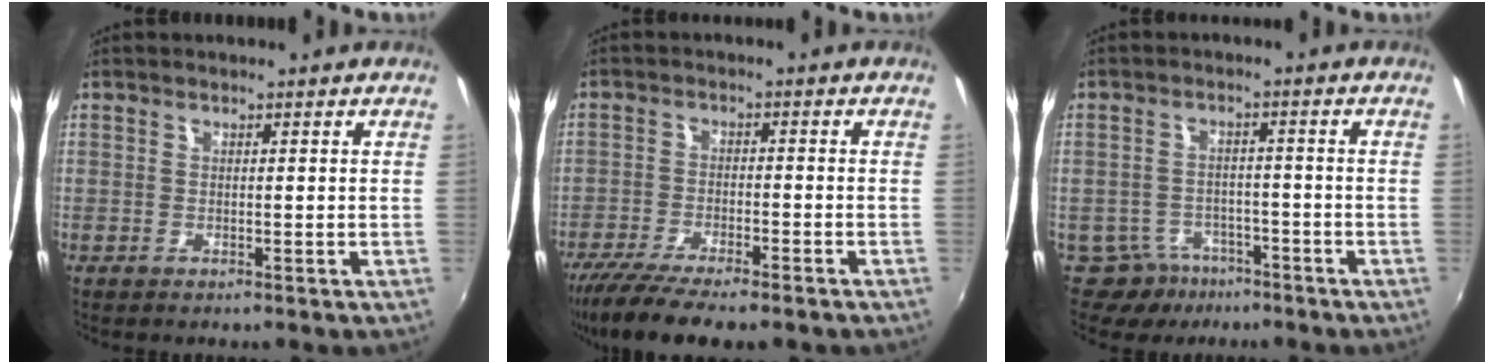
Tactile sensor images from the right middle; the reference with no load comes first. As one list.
[{"total": 12.1, "force": [-9.7, 2.4, 6.9], "torque": [-0.152, -0.040, -0.162]}, {"total": 6.3, "force": [-4.5, 4.3, 0.7], "torque": [-0.023, 0.018, -0.067]}]